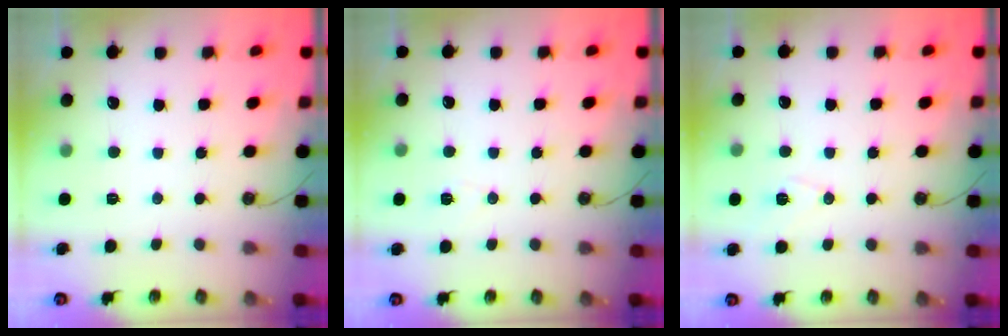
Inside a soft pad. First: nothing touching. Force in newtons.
{"total": 5.3, "press": 5.0, "slide": 1.7}
{"total": 8.1, "press": 7.3, "slide": 3.4}